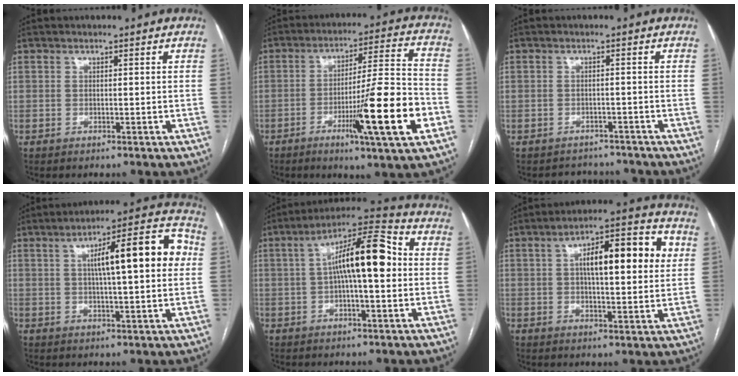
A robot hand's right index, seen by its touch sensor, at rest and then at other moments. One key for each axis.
{"total": 16.0, "fx": -5.9, "fy": -0.2, "fz": 14.9, "tx": -0.237, "ty": -0.012, "tz": -0.091}
{"total": 4.4, "fx": -3.9, "fy": 1.9, "fz": -0.9, "tx": 0.013, "ty": 0.019, "tz": -0.050}
{"total": 14.1, "fx": 2.5, "fy": 2.3, "fz": 13.7, "tx": -0.199, "ty": 0.038, "tz": 0.036}
{"total": 13.3, "fx": 1.1, "fy": 2.9, "fz": 13.0, "tx": -0.222, "ty": 0.037, "tz": 0.013}
{"total": 13.6, "fx": 3.3, "fy": 3.9, "fz": 12.6, "tx": -0.189, "ty": 0.032, "tz": 0.045}